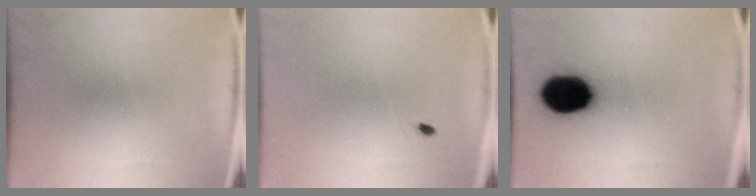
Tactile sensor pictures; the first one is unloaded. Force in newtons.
{"total": 0.5}
{"total": 15.6}